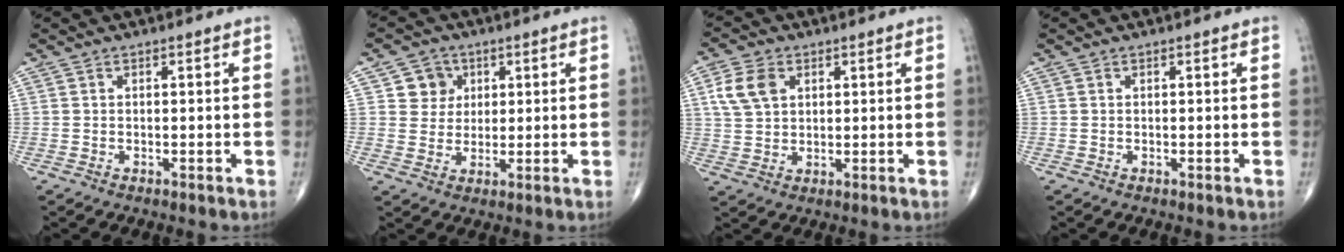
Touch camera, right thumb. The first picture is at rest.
{"total": 5.3, "force": [1.9, 4.9, 1.1], "torque": [0.011, -0.003, 0.029]}
{"total": 7.0, "force": [2.4, 4.8, 4.4], "torque": [-0.080, 0.000, 0.046]}
{"total": 0.0}